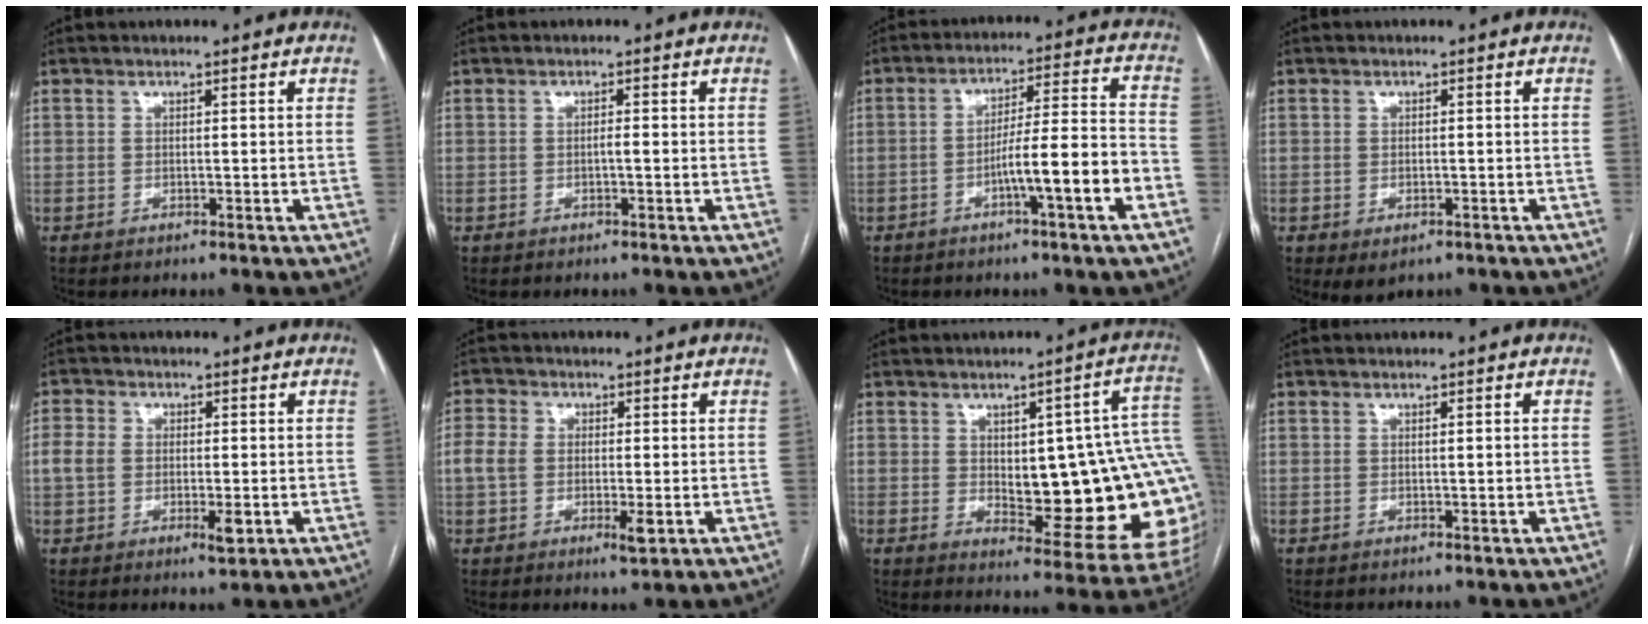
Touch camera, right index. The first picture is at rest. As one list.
[{"total": 0.8, "force": [-0.2, 0.2, 0.7], "torque": [-0.012, 0.002, -0.004]}, {"total": 10.3, "force": [-4.2, -0.1, 9.4], "torque": [-0.150, 0.017, -0.063]}, {"total": 3.0, "force": [-1.6, 1.7, 2.0], "torque": [-0.031, -0.005, -0.011]}, {"total": 5.8, "force": [-0.6, 3.3, 4.6], "torque": [-0.086, 0.003, -0.009]}, {"total": 6.1, "force": [-0.6, 3.4, 5.0], "torque": [-0.100, 0.002, -0.009]}, {"total": 21.5, "force": [1.0, 6.0, 20.6], "torque": [-0.181, 0.020, 0.035]}, {"total": 0.6, "force": [0.1, 0.0, 0.6], "torque": [-0.010, 0.000, 0.002]}]